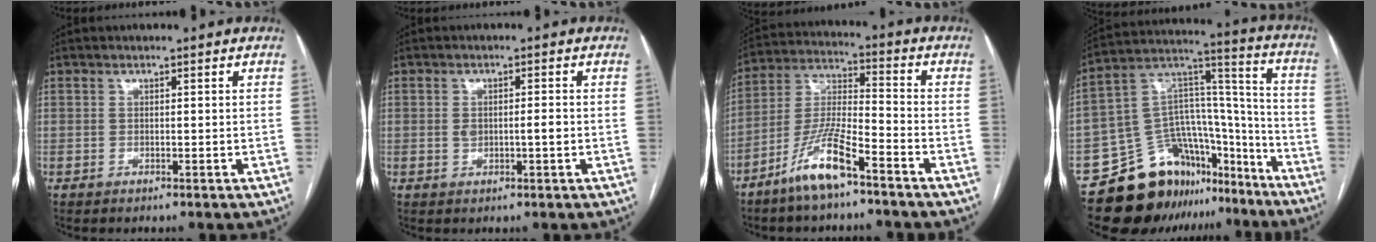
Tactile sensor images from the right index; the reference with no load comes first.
{"total": 3.0, "force": [-0.2, 0.9, 2.8], "torque": [-0.053, 0.005, 0.001]}
{"total": 10.6, "force": [-7.0, 1.4, 7.8], "torque": [-0.167, -0.013, -0.139]}
{"total": 19.7, "force": [-14.7, 10.8, 7.4], "torque": [-0.108, 0.080, -0.230]}